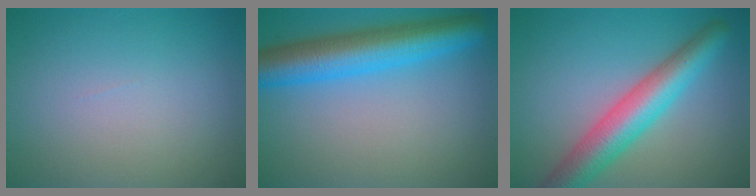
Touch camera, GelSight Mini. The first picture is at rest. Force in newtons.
{"total": 7.7, "press": 7.7, "slide": 0.3}
{"total": 6.6, "press": 6.6, "slide": 0.2}